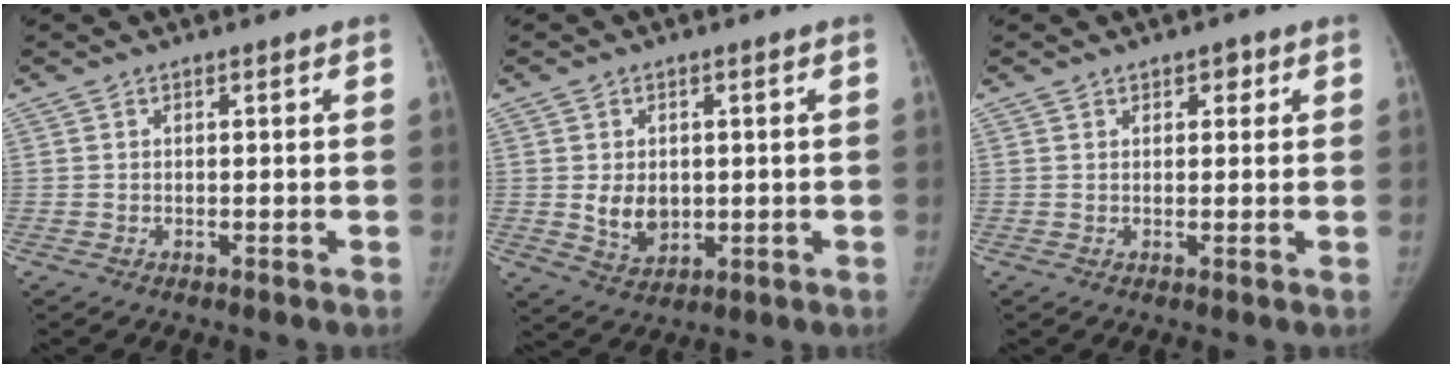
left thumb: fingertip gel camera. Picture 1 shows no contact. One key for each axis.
{"total": 6.0, "fx": 0.1, "fy": 4.5, "fz": 3.9, "tx": -0.043, "ty": -0.010, "tz": 0.013}
{"total": 2.0, "fx": 1.0, "fy": 1.4, "fz": 1.0, "tx": 0.006, "ty": -0.002, "tz": 0.009}